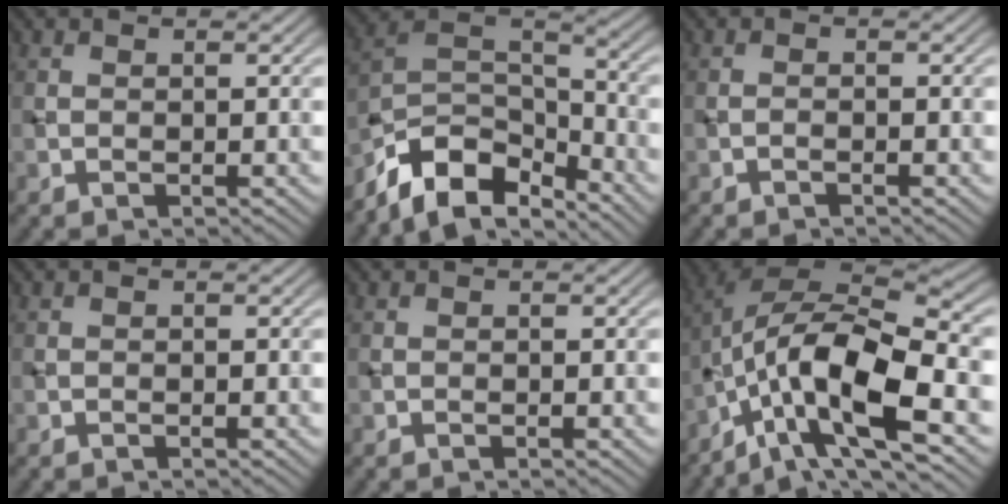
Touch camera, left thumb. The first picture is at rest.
{"total": 10.9, "force": [-8.0, 4.7, 5.7], "torque": [-0.108, -0.003, -0.161]}
{"total": 0.7, "force": [-0.6, 0.0, 0.4], "torque": [-0.007, 0.003, -0.013]}
{"total": 0.0}
{"total": 0.0}
{"total": 15.4, "force": [-6.0, 5.4, 13.1], "torque": [-0.244, 0.000, -0.119]}